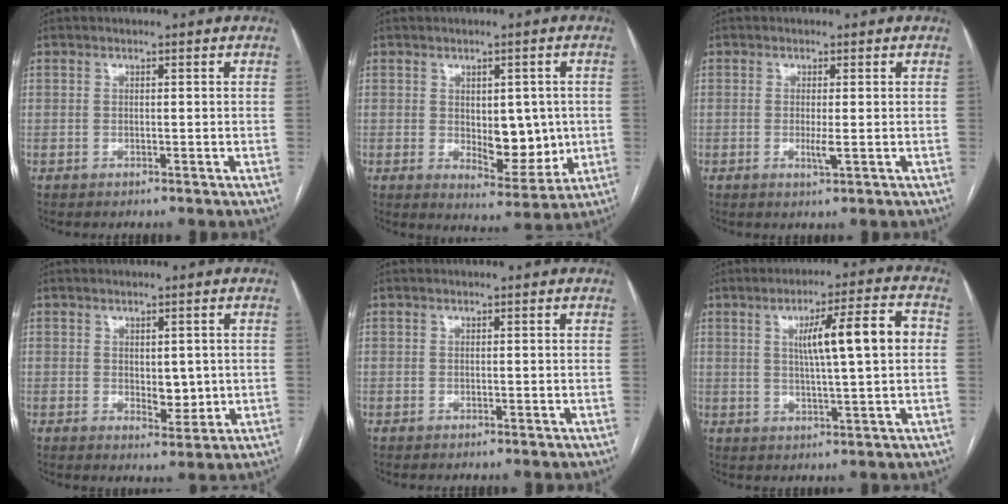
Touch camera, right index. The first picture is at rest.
{"total": 7.9, "force": [-0.1, 3.9, 6.9], "torque": [-0.088, -0.001, 0.016]}
{"total": 1.9, "force": [-0.1, 0.1, 1.9], "torque": [-0.036, -0.004, 0.001]}
{"total": 3.9, "force": [0.2, 2.2, 3.2], "torque": [-0.042, -0.005, 0.014]}
{"total": 0.0}
{"total": 10.3, "force": [1.8, 0.7, 10.1], "torque": [-0.157, 0.017, 0.030]}